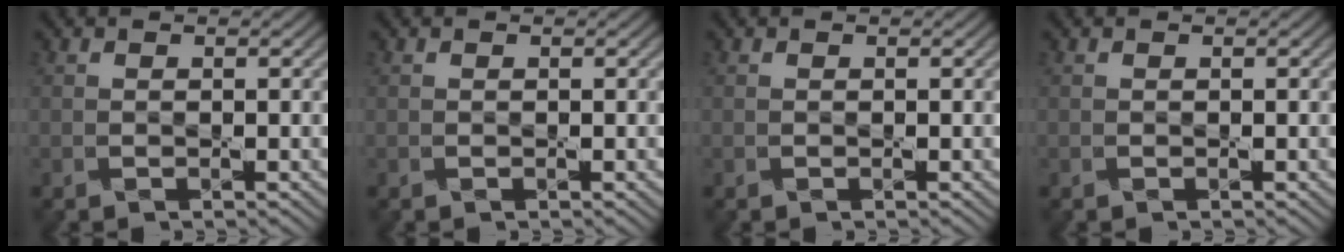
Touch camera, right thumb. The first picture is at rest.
{"total": 0.0}
{"total": 0.0}
{"total": 0.0}